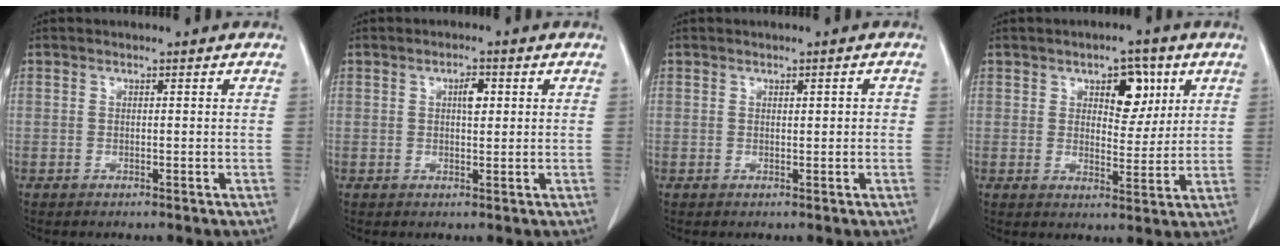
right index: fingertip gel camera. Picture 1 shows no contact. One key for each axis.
{"total": 2.5, "fx": 0.7, "fy": 1.0, "fz": 2.2, "tx": -0.036, "ty": 0.001, "tz": 0.012}
{"total": 1.3, "fx": 0.2, "fy": 0.5, "fz": 1.2, "tx": -0.019, "ty": 0.004, "tz": 0.006}
{"total": 6.4, "fx": 2.9, "fy": 3.3, "fz": 4.6, "tx": -0.061, "ty": 0.005, "tz": 0.044}